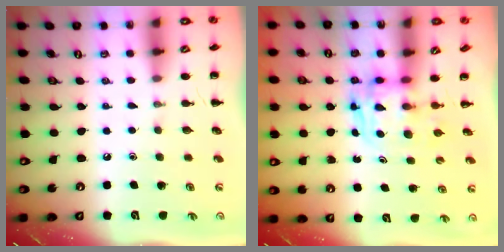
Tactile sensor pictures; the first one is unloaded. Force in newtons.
{"total": 2.7, "press": 2.7, "slide": 0.2}